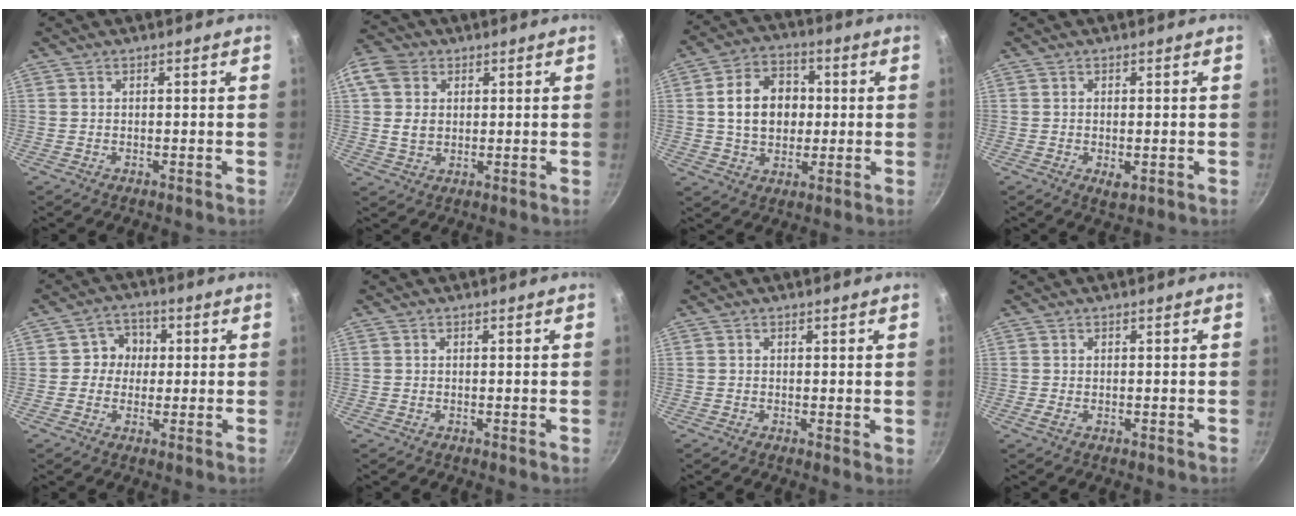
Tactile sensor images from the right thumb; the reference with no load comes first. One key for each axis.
{"total": 9.0, "fx": 1.9, "fy": 7.2, "fz": 5.0, "tx": -0.085, "ty": 0.001, "tz": 0.028}
{"total": 12.3, "fx": 0.9, "fy": 9.4, "fz": 7.9, "tx": -0.104, "ty": 0.017, "tz": 0.010}
{"total": 2.5, "fx": -0.6, "fy": 1.3, "fz": 2.1, "tx": -0.035, "ty": -0.008, "tz": -0.007}
{"total": 5.3, "fx": 0.5, "fy": 5.1, "fz": 1.6, "tx": 0.015, "ty": 0.009, "tz": -0.004}
{"total": 0.0}
{"total": 0.9, "fx": 0.3, "fy": 0.5, "fz": 0.7, "tx": -0.010, "ty": -0.002, "tz": 0.003}
{"total": 0.7, "fx": 0.0, "fy": 0.2, "fz": 0.6, "tx": -0.013, "ty": -0.001, "tz": -0.001}